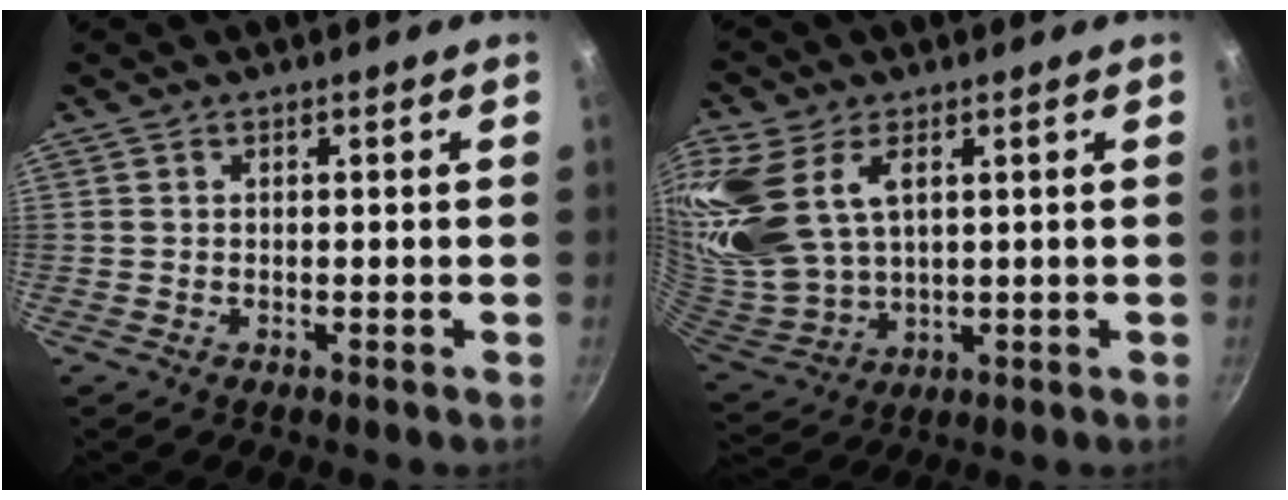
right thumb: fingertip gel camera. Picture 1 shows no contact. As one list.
[{"total": 19.4, "force": [7.0, 12.1, 13.4], "torque": [-0.292, -0.011, 0.152]}]